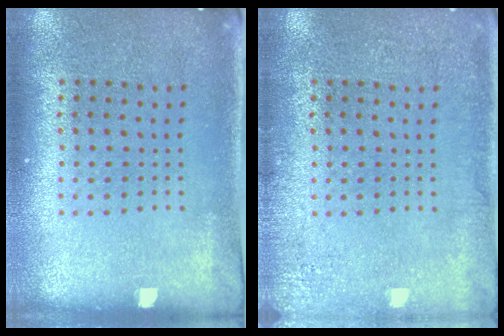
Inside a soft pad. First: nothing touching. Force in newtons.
{"total": 2.0, "press": 2.0, "slide": 0.3}